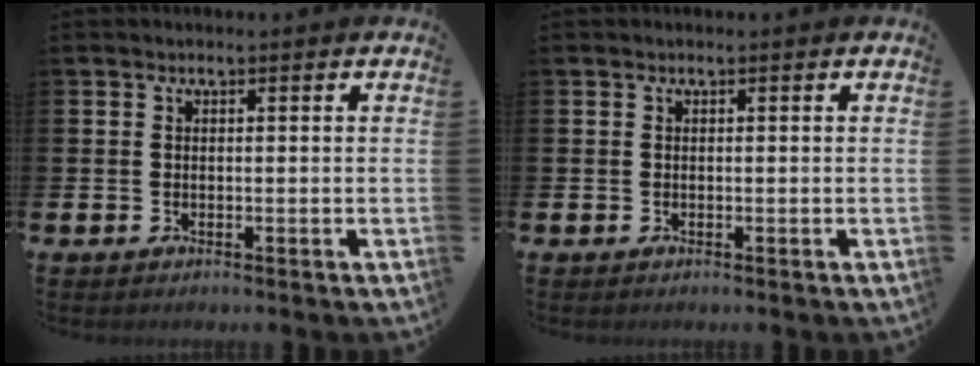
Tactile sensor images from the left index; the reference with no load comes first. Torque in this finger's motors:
{"motor_torque": [0.07, 0.05, -0.01, -0.01]}